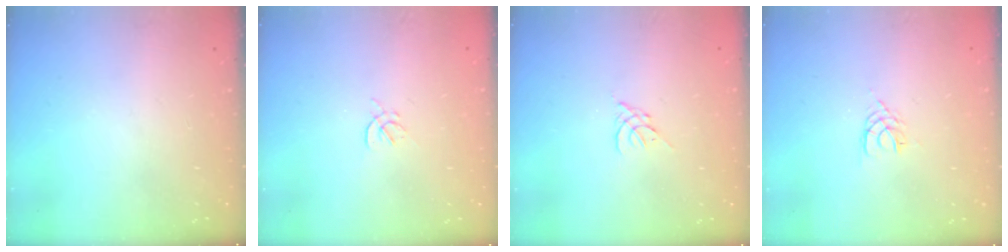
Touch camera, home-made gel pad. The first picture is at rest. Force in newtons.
{"total": 1.6, "press": 1.5, "slide": 0.6}
{"total": 1.8, "press": 1.7, "slide": 0.5}
{"total": 2.0, "press": 1.9, "slide": 0.3}